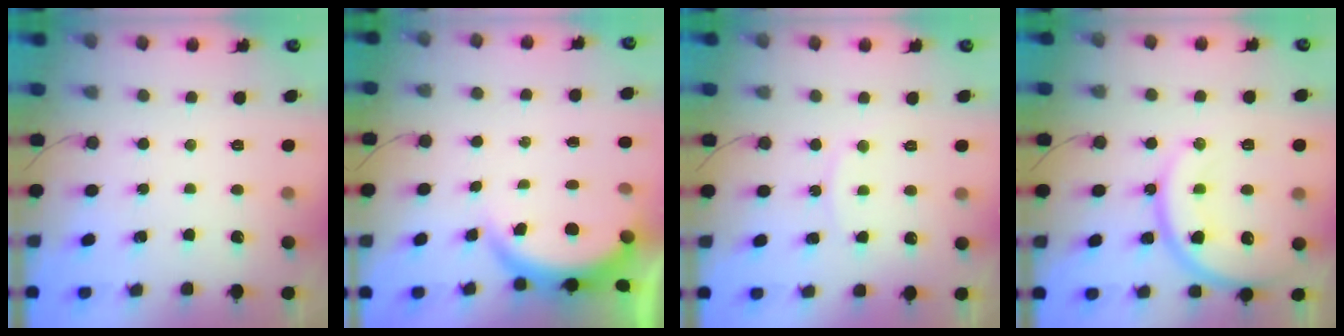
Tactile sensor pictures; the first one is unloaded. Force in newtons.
{"total": 5.0, "press": 5.0, "slide": 0.6}
{"total": 5.4, "press": 5.4, "slide": 0.4}
{"total": 16.5, "press": 16.4, "slide": 1.6}